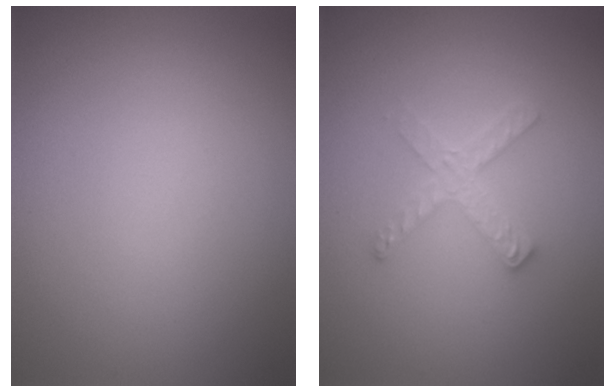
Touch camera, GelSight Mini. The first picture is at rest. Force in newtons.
{"total": 2.2, "press": 2.2, "slide": 0.3}